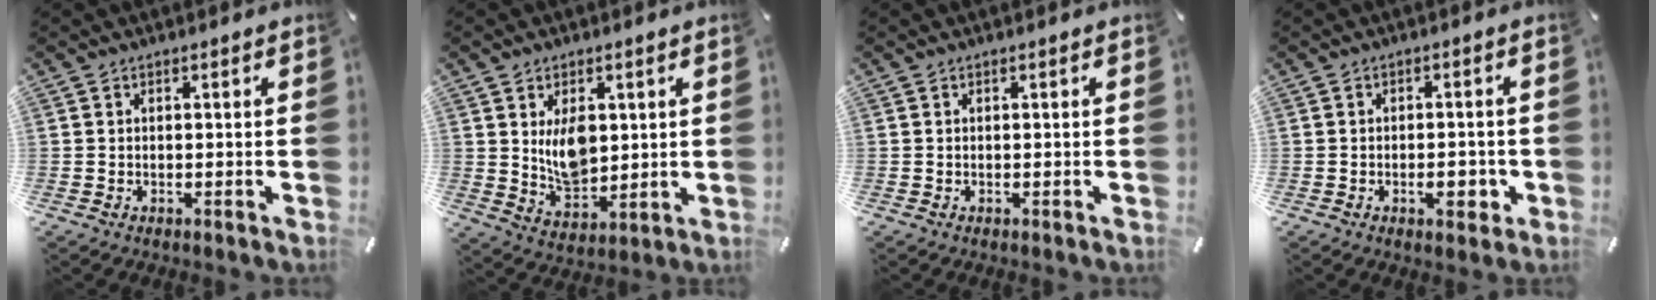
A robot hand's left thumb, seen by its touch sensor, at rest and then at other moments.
{"total": 9.0, "force": [2.8, 6.3, 5.8], "torque": [-0.102, -0.011, 0.051]}
{"total": 0.0}
{"total": 4.7, "force": [-1.5, 2.7, 3.5], "torque": [-0.048, 0.007, -0.026]}